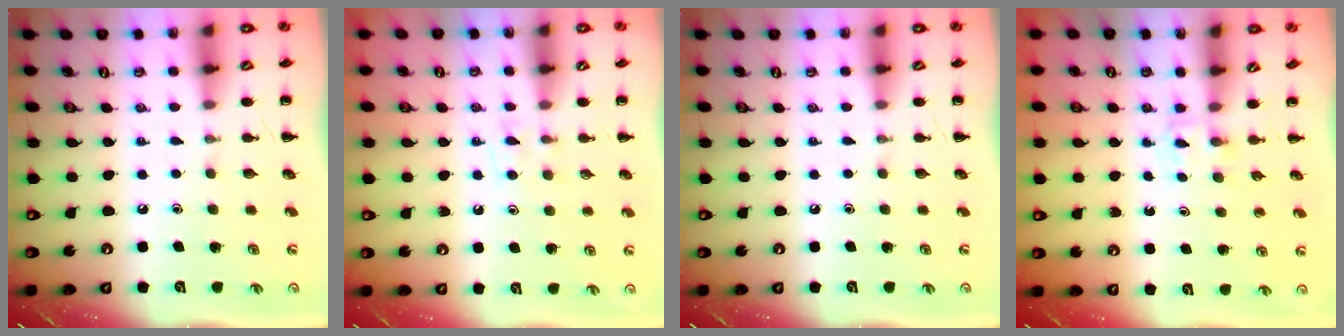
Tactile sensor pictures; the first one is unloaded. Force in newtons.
{"total": 3.9, "press": 3.5, "slide": 1.7}
{"total": 0.0}
{"total": 2.3, "press": 2.1, "slide": 1.0}